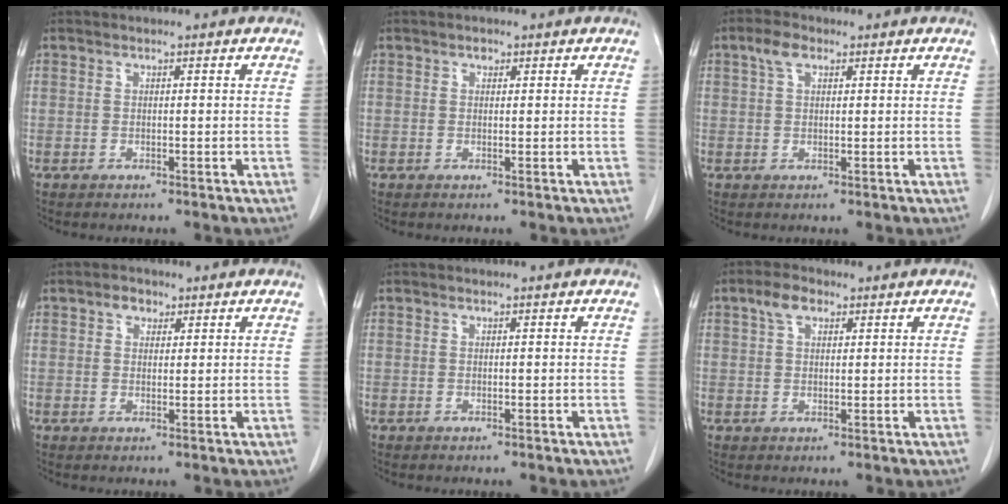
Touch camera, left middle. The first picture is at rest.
{"total": 0.7, "force": [0.4, 0.5, 0.3], "torque": [-0.002, -0.002, 0.006]}
{"total": 2.8, "force": [1.5, 1.4, 1.9], "torque": [-0.043, 0.012, 0.031]}
{"total": 2.1, "force": [1.2, 1.5, 0.9], "torque": [-0.016, 0.005, 0.020]}
{"total": 0.0}
{"total": 3.4, "force": [1.9, 1.8, 2.2], "torque": [-0.048, 0.012, 0.037]}